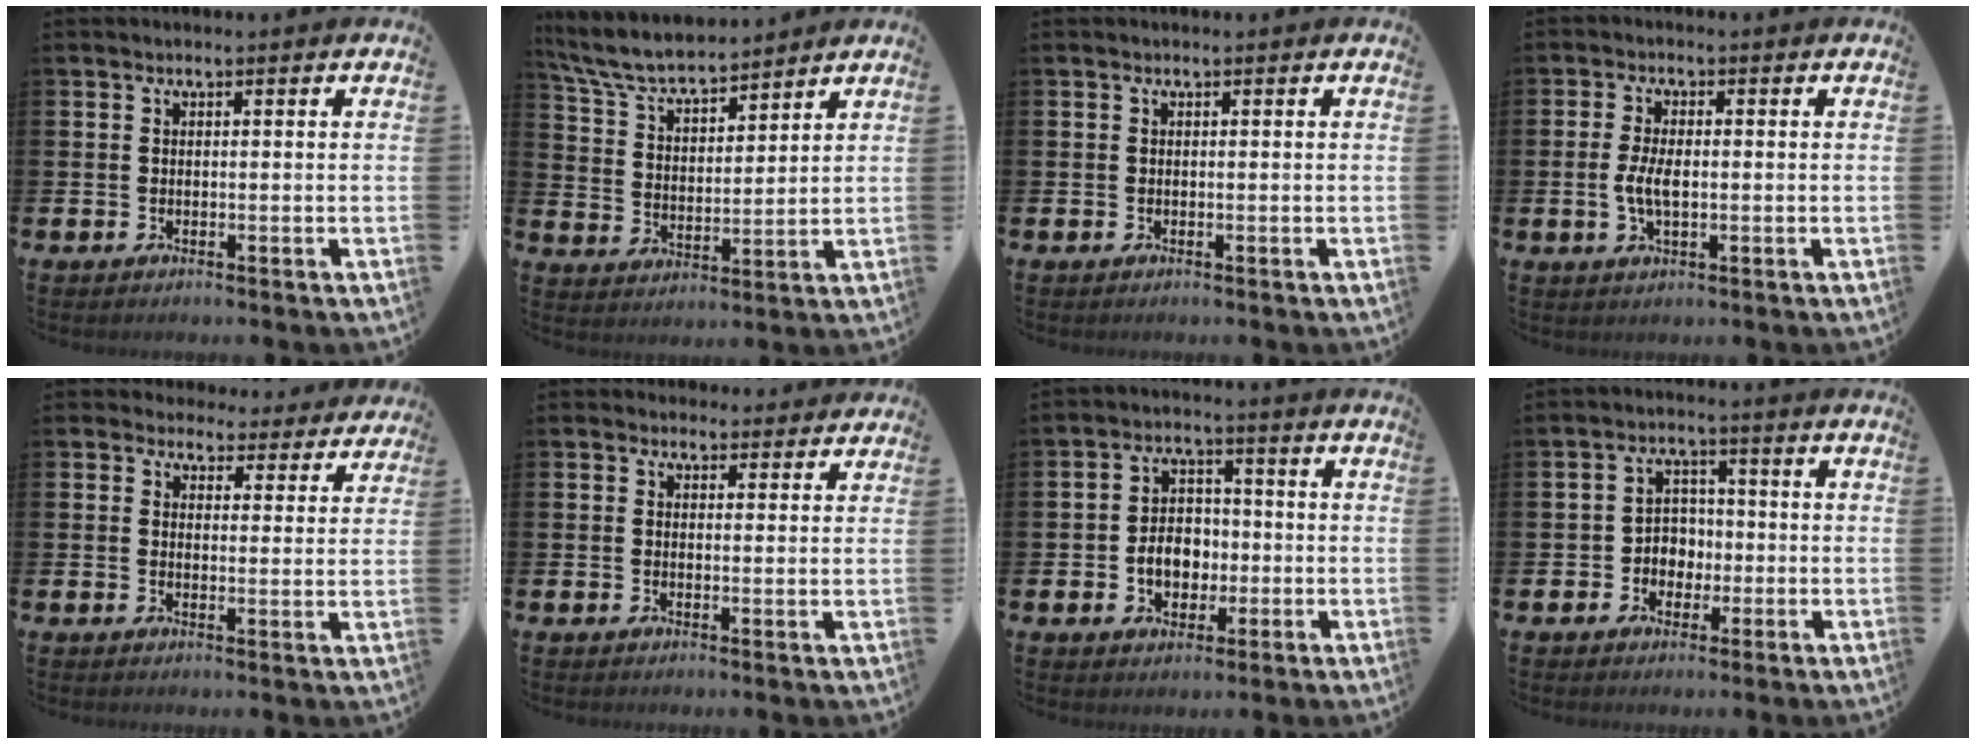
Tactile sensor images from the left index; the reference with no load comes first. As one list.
[{"total": 7.1, "force": [6.6, 1.3, 2.1], "torque": [-0.072, -0.038, 0.118]}, {"total": 0.0}, {"total": 3.8, "force": [-0.3, 1.7, 3.4], "torque": [-0.067, 0.002, -0.010]}, {"total": 3.5, "force": [3.2, 1.5, 0.1], "torque": [-0.005, -0.025, 0.052]}, {"total": 2.2, "force": [2.0, 0.8, -0.2], "torque": [0.009, -0.007, 0.035]}, {"total": 5.3, "force": [-1.2, 4.1, 3.1], "torque": [-0.047, 0.003, -0.030]}, {"total": 3.8, "force": [-0.8, 3.5, 1.3], "torque": [-0.025, 0.004, -0.025]}]